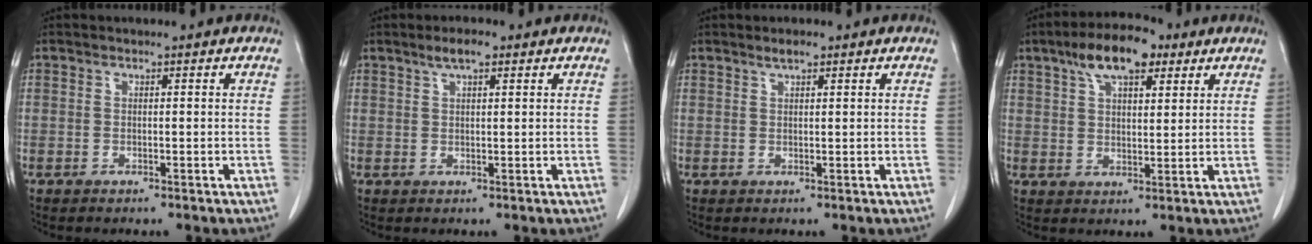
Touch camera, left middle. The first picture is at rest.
{"total": 2.9, "force": [1.9, 0.6, 2.1], "torque": [-0.041, 0.007, 0.034]}
{"total": 1.5, "force": [1.1, 0.3, 0.9], "torque": [-0.019, 0.002, 0.022]}
{"total": 9.5, "force": [5.7, 3.6, 6.7], "torque": [-0.119, 0.021, 0.097]}